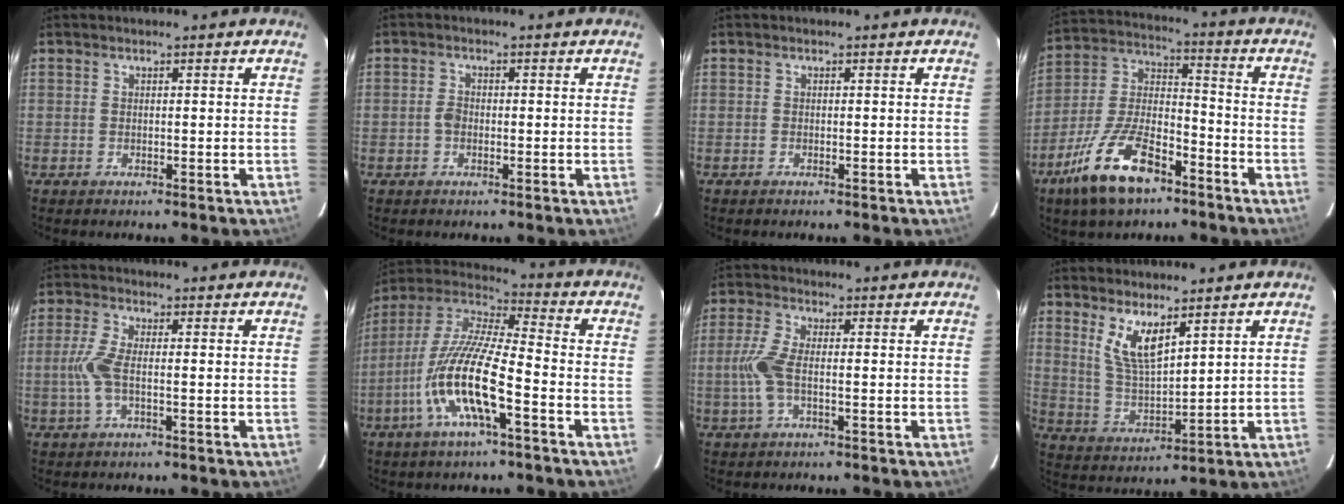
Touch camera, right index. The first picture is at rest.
{"total": 1.8, "force": [-0.7, 1.3, 1.0], "torque": [-0.022, 0.006, -0.015]}
{"total": 0.0}
{"total": 16.6, "force": [-10.2, 7.0, 11.1], "torque": [-0.232, -0.002, -0.183]}
{"total": 5.3, "force": [-1.1, 1.3, 5.0], "torque": [-0.114, 0.000, -0.021]}
{"total": 15.7, "force": [-6.3, 2.8, 14.2], "torque": [-0.283, -0.010, -0.128]}
{"total": 5.9, "force": [-1.2, 1.7, 5.6], "torque": [-0.126, 0.001, -0.024]}
{"total": 7.7, "force": [4.7, 2.4, 5.7], "torque": [-0.108, -0.010, 0.100]}